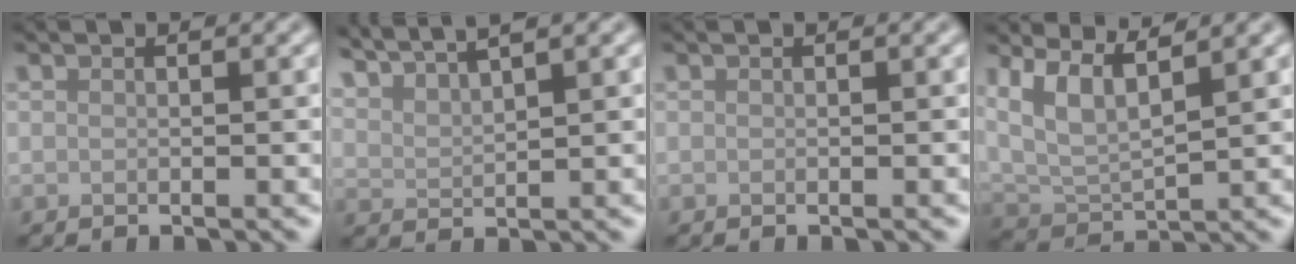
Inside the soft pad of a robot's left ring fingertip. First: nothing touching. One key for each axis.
{"total": 5.2, "fx": 4.5, "fy": 0.9, "fz": 2.6, "tx": -0.046, "ty": 0.016, "tz": 0.064}
{"total": 0.0}
{"total": 5.8, "fx": 3.6, "fy": 2.0, "fz": 4.0, "tx": -0.083, "ty": 0.003, "tz": 0.073}